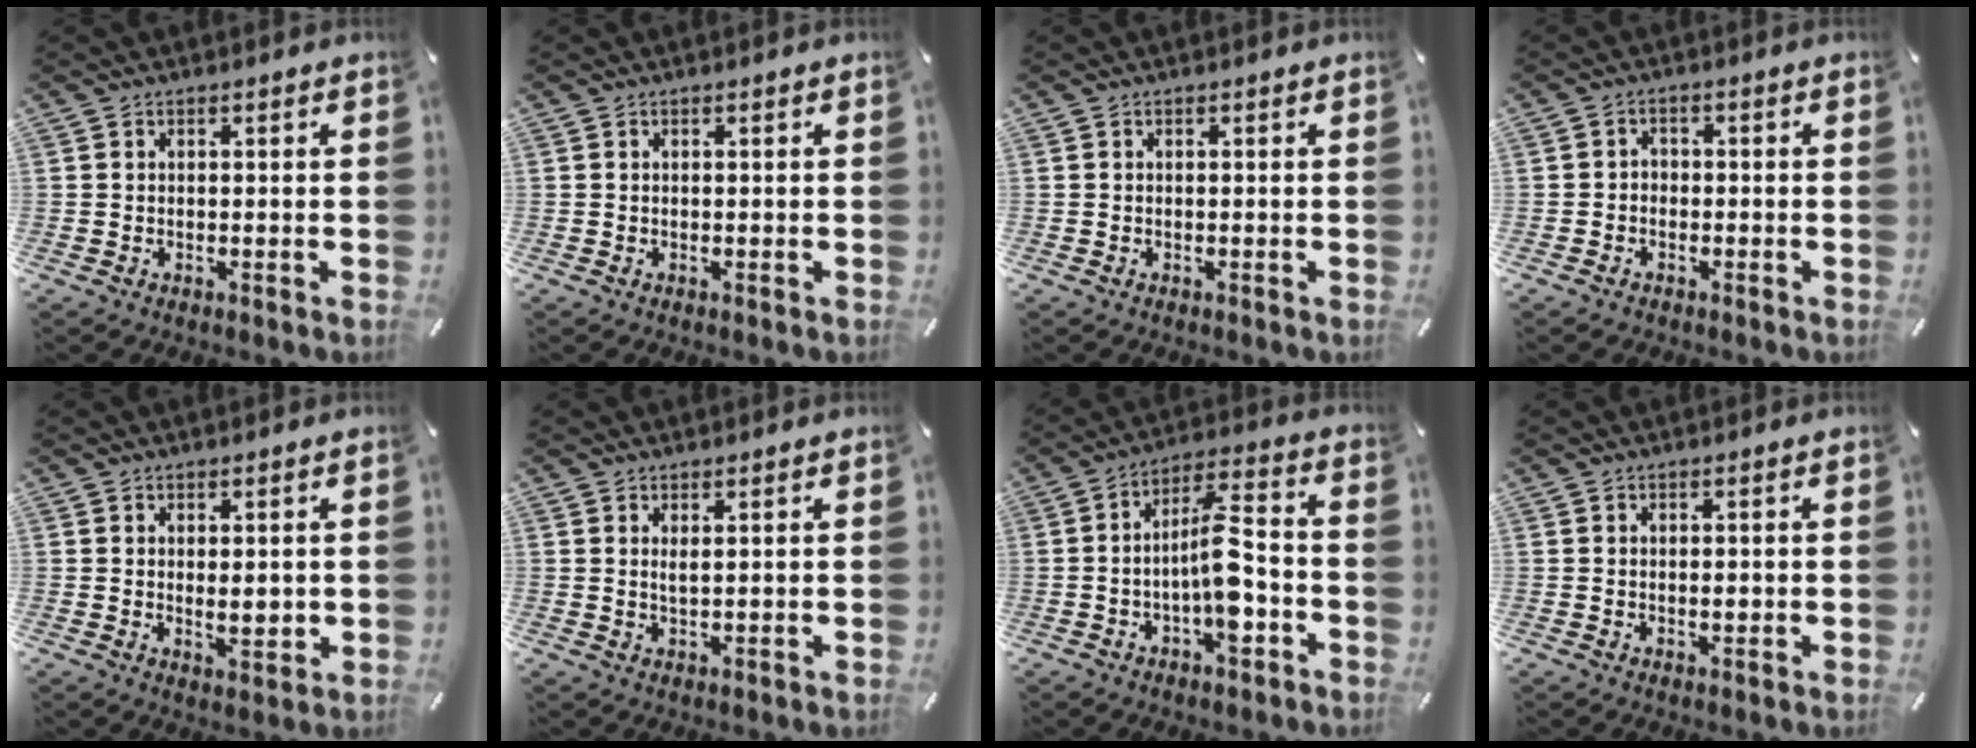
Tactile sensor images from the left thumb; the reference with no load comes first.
{"total": 0.0}
{"total": 0.0}
{"total": 2.2, "force": [-1.3, 1.7, 0.6], "torque": [-0.010, 0.012, -0.029]}
{"total": 3.9, "force": [0.7, 1.9, 3.3], "torque": [-0.049, -0.004, 0.010]}
{"total": 1.7, "force": [0.9, 0.3, 1.4], "torque": [-0.028, 0.000, 0.016]}
{"total": 12.3, "force": [-3.3, 5.0, 10.8], "torque": [-0.173, 0.014, -0.057]}
{"total": 1.2, "force": [0.0, 0.6, 1.1], "torque": [-0.012, -0.002, -0.004]}